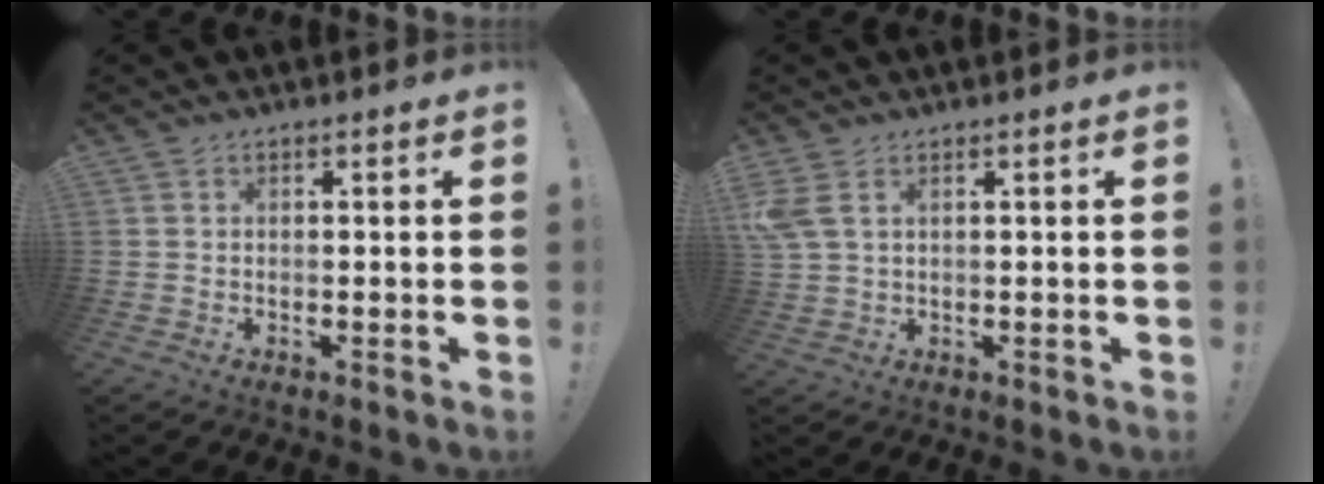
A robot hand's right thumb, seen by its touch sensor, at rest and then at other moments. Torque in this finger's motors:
{"motor_torque": [-0.19, 1.69, 2.10, 0.41, 0.27]}